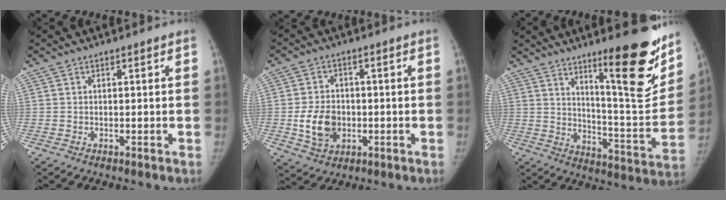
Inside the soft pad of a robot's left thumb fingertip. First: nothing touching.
{"total": 8.7, "force": [-1.5, 6.6, 5.4], "torque": [-0.077, 0.005, -0.019]}
{"total": 20.0, "force": [12.4, 3.7, 15.2], "torque": [-0.172, -0.091, 0.191]}